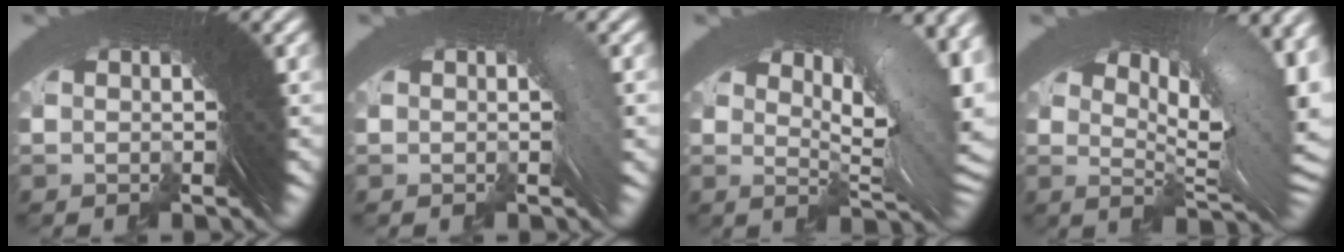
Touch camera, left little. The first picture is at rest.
{"total": 0.8, "force": [-0.2, -0.2, 0.8], "torque": [-0.012, 0.010, -0.005]}
{"total": 7.2, "force": [1.6, 1.9, 6.8], "torque": [-0.065, 0.000, 0.030]}
{"total": 8.0, "force": [2.2, 2.0, 7.4], "torque": [-0.082, -0.001, 0.041]}